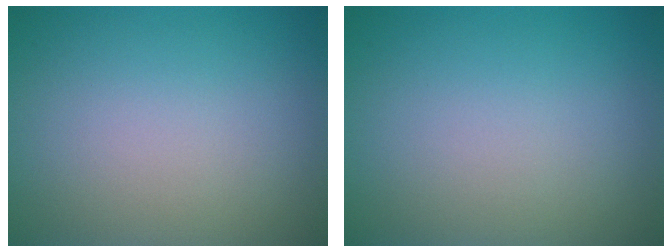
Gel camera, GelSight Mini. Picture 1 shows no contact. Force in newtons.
{"total": 0.0}